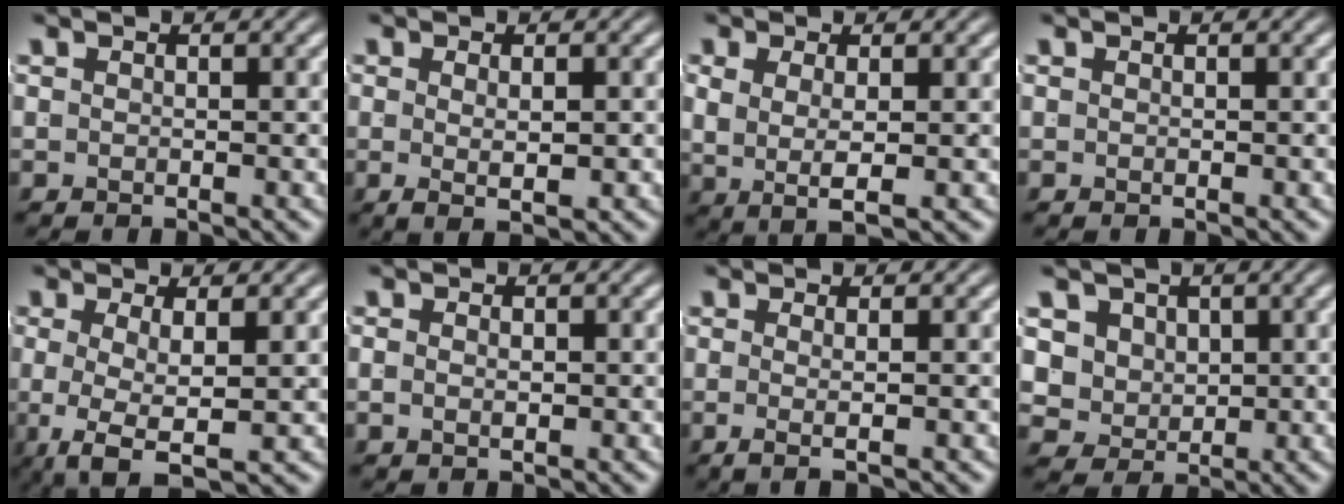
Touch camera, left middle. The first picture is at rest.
{"total": 2.1, "force": [-0.4, -0.2, 2.1], "torque": [-0.029, -0.010, 0.003]}
{"total": 4.4, "force": [0.3, 2.1, 3.9], "torque": [-0.074, -0.010, 0.013]}
{"total": 0.0}
{"total": 5.2, "force": [-2.2, 1.7, 4.3], "torque": [-0.087, -0.035, -0.018]}
{"total": 1.0, "force": [-0.2, 0.3, 1.0], "torque": [-0.018, -0.008, 0.004]}
{"total": 1.9, "force": [-0.7, -0.7, 1.6], "torque": [-0.032, -0.009, -0.008]}
{"total": 7.8, "force": [0.5, 7.0, 3.3], "torque": [-0.103, -0.040, 0.021]}